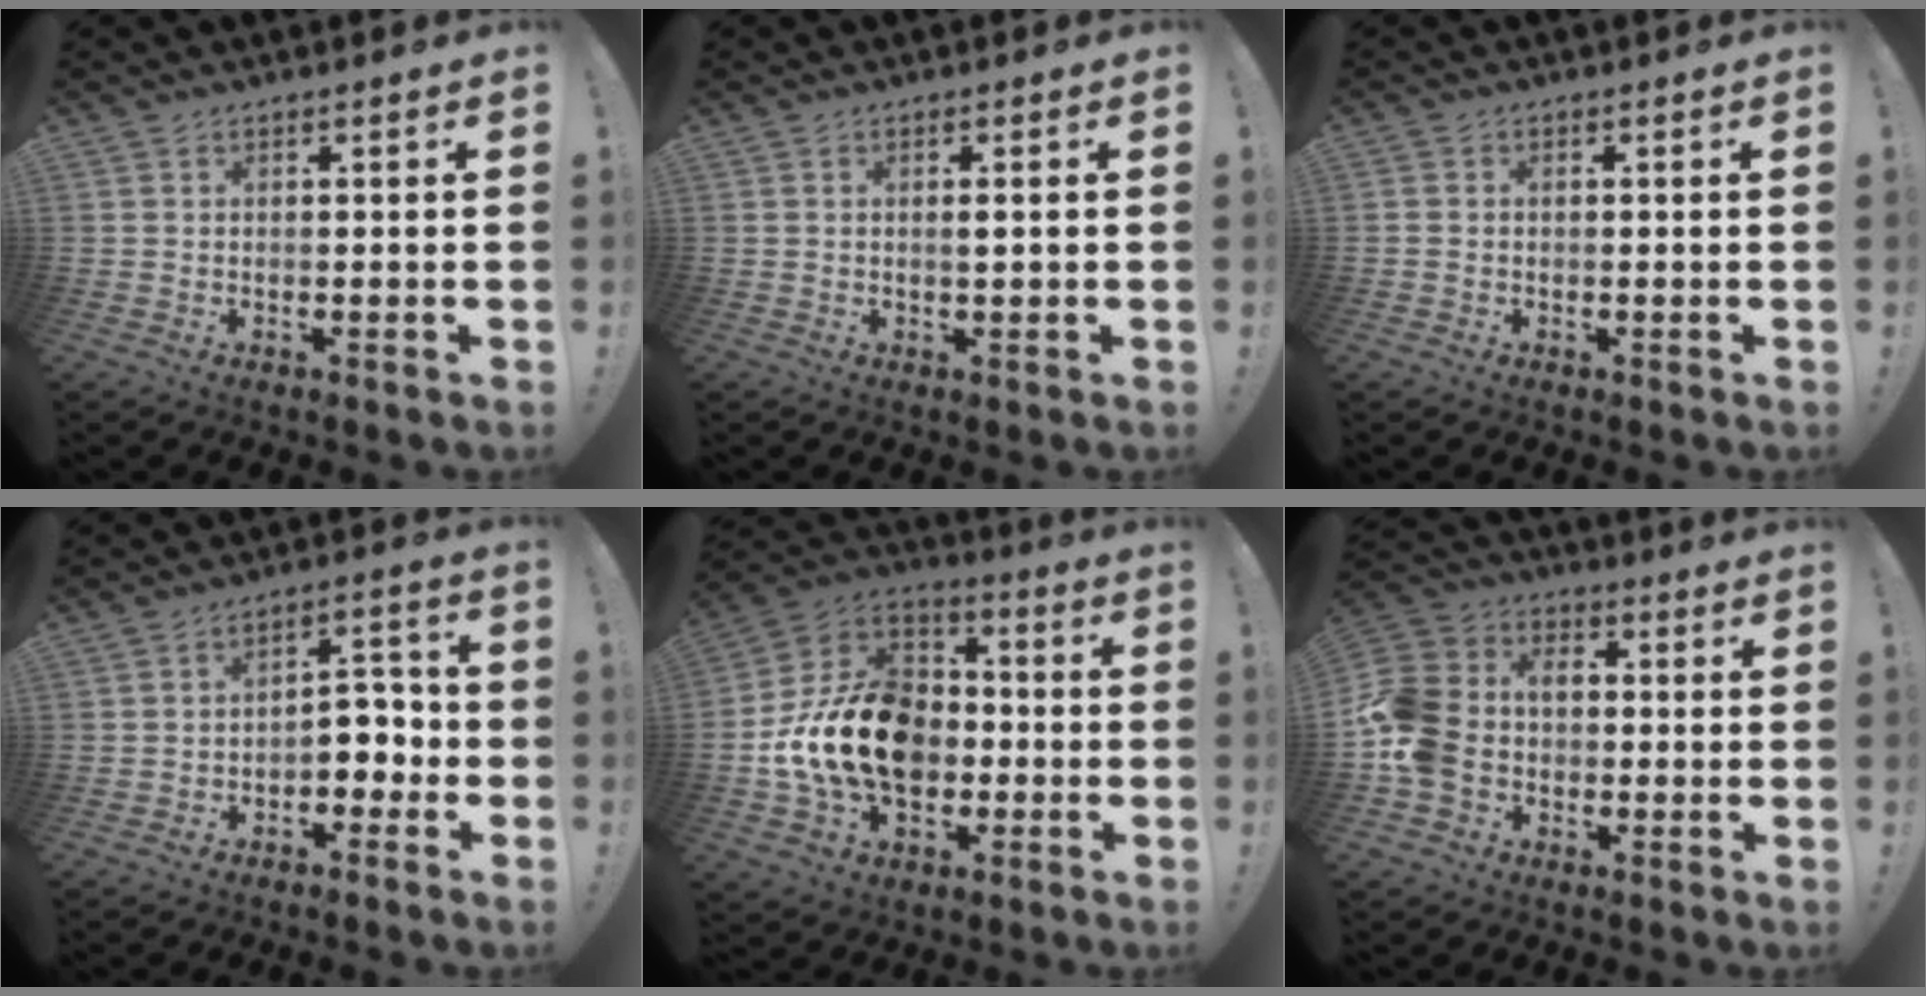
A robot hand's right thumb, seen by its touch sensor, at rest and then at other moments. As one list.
[{"total": 1.2, "force": [0.2, 0.1, 1.2], "torque": [-0.008, -0.007, -0.001]}, {"total": 1.1, "force": [-0.3, 1.0, 0.3], "torque": [-0.011, 0.007, -0.004]}, {"total": 6.4, "force": [-2.5, 4.6, 3.7], "torque": [-0.046, 0.014, -0.040]}, {"total": 20.8, "force": [-3.5, 15.2, 13.6], "torque": [-0.240, 0.032, -0.049]}, {"total": 13.1, "force": [-2.2, 10.9, 6.9], "torque": [-0.157, 0.028, -0.037]}]